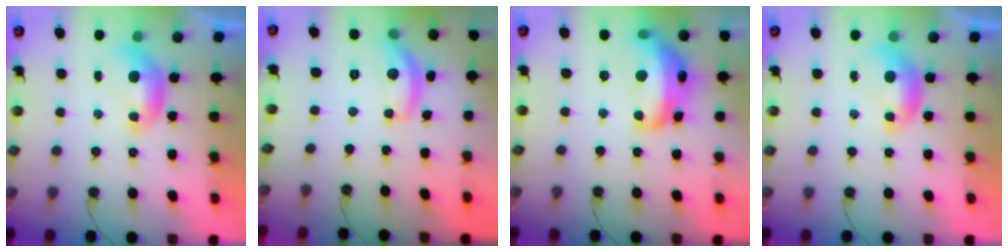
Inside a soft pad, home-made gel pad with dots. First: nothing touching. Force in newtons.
{"total": 7.7, "press": 7.7, "slide": 0.6}
{"total": 12.0, "press": 12.0, "slide": 1.0}
{"total": 0.0}